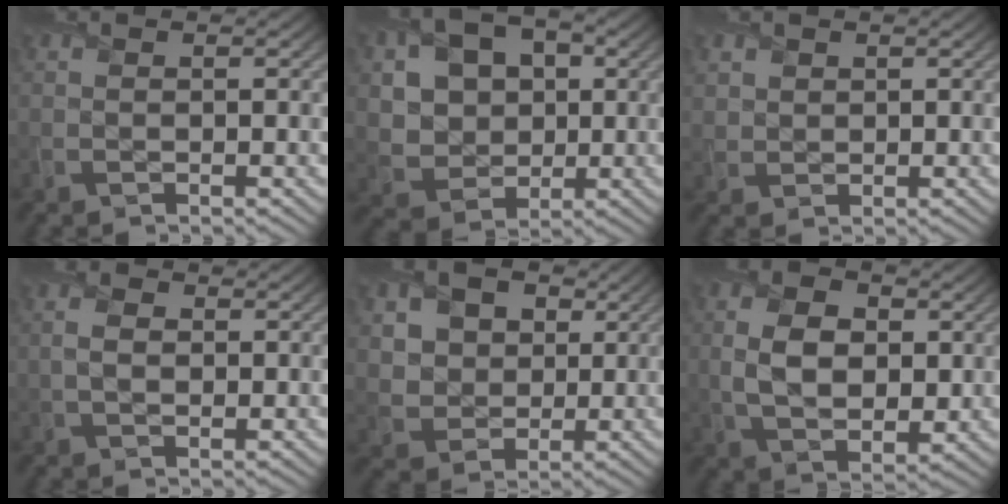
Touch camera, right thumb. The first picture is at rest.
{"total": 10.1, "force": [2.4, 8.0, 5.6], "torque": [-0.134, 0.015, 0.043]}
{"total": 2.1, "force": [1.3, 1.6, 0.4], "torque": [-0.017, -0.003, 0.029]}
{"total": 2.9, "force": [0.3, 1.9, 2.1], "torque": [-0.056, 0.001, 0.005]}
{"total": 10.0, "force": [3.9, 7.9, 4.7], "torque": [-0.149, 0.012, 0.080]}
{"total": 8.1, "force": [0.8, 5.3, 6.1], "torque": [-0.137, -0.005, 0.013]}